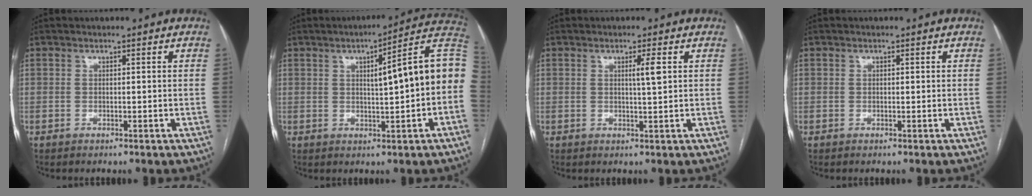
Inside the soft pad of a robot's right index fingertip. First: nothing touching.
{"total": 13.2, "force": [1.0, 1.1, 13.1], "torque": [-0.174, 0.030, 0.010]}
{"total": 2.6, "force": [0.8, -0.2, 2.4], "torque": [-0.044, -0.005, 0.013]}
{"total": 0.0}